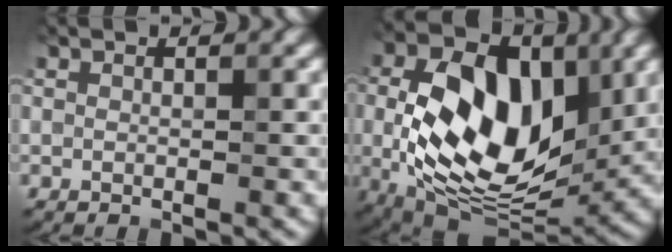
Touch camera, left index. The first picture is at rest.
{"total": 13.9, "force": [1.0, 8.3, 11.2], "torque": [-0.195, -0.005, 0.007]}